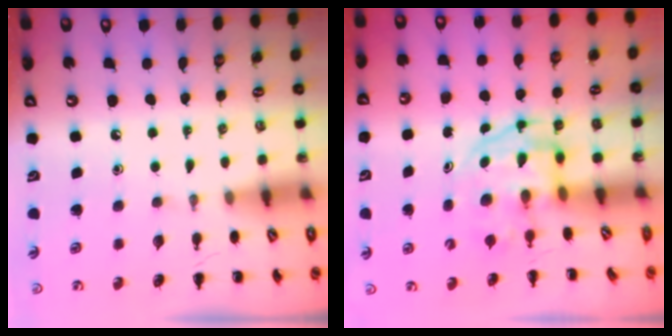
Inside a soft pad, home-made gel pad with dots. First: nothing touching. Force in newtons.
{"total": 3.4, "press": 3.4, "slide": 0.4}